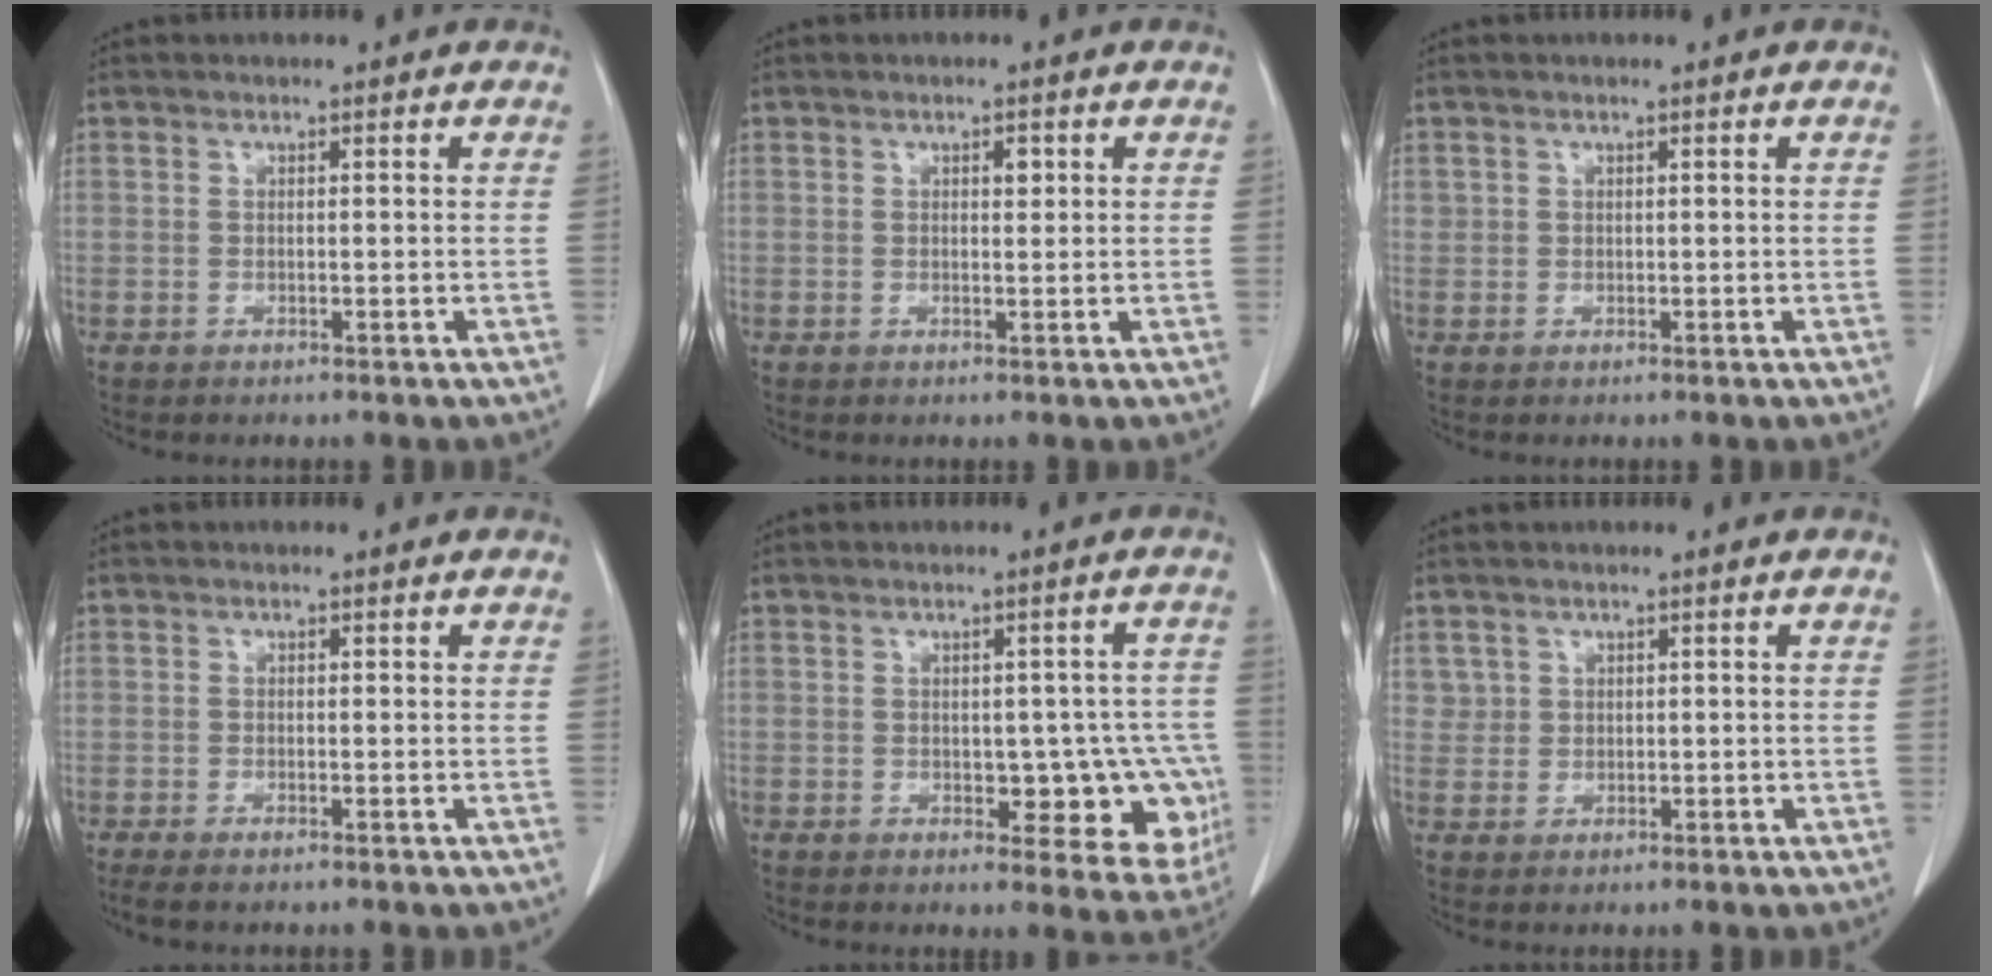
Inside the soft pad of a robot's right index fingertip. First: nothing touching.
{"total": 1.3, "force": [0.5, 0.7, 1.0], "torque": [-0.014, 0.000, 0.006]}
{"total": 0.5, "force": [0.2, 0.5, 0.0], "torque": [0.011, 0.003, 0.001]}
{"total": 2.1, "force": [-1.7, 0.4, 1.2], "torque": [-0.017, -0.006, -0.025]}
{"total": 10.1, "force": [-2.1, 5.5, 8.3], "torque": [-0.072, 0.016, -0.015]}
{"total": 1.8, "force": [0.8, 1.6, -0.1], "torque": [0.016, 0.002, 0.010]}